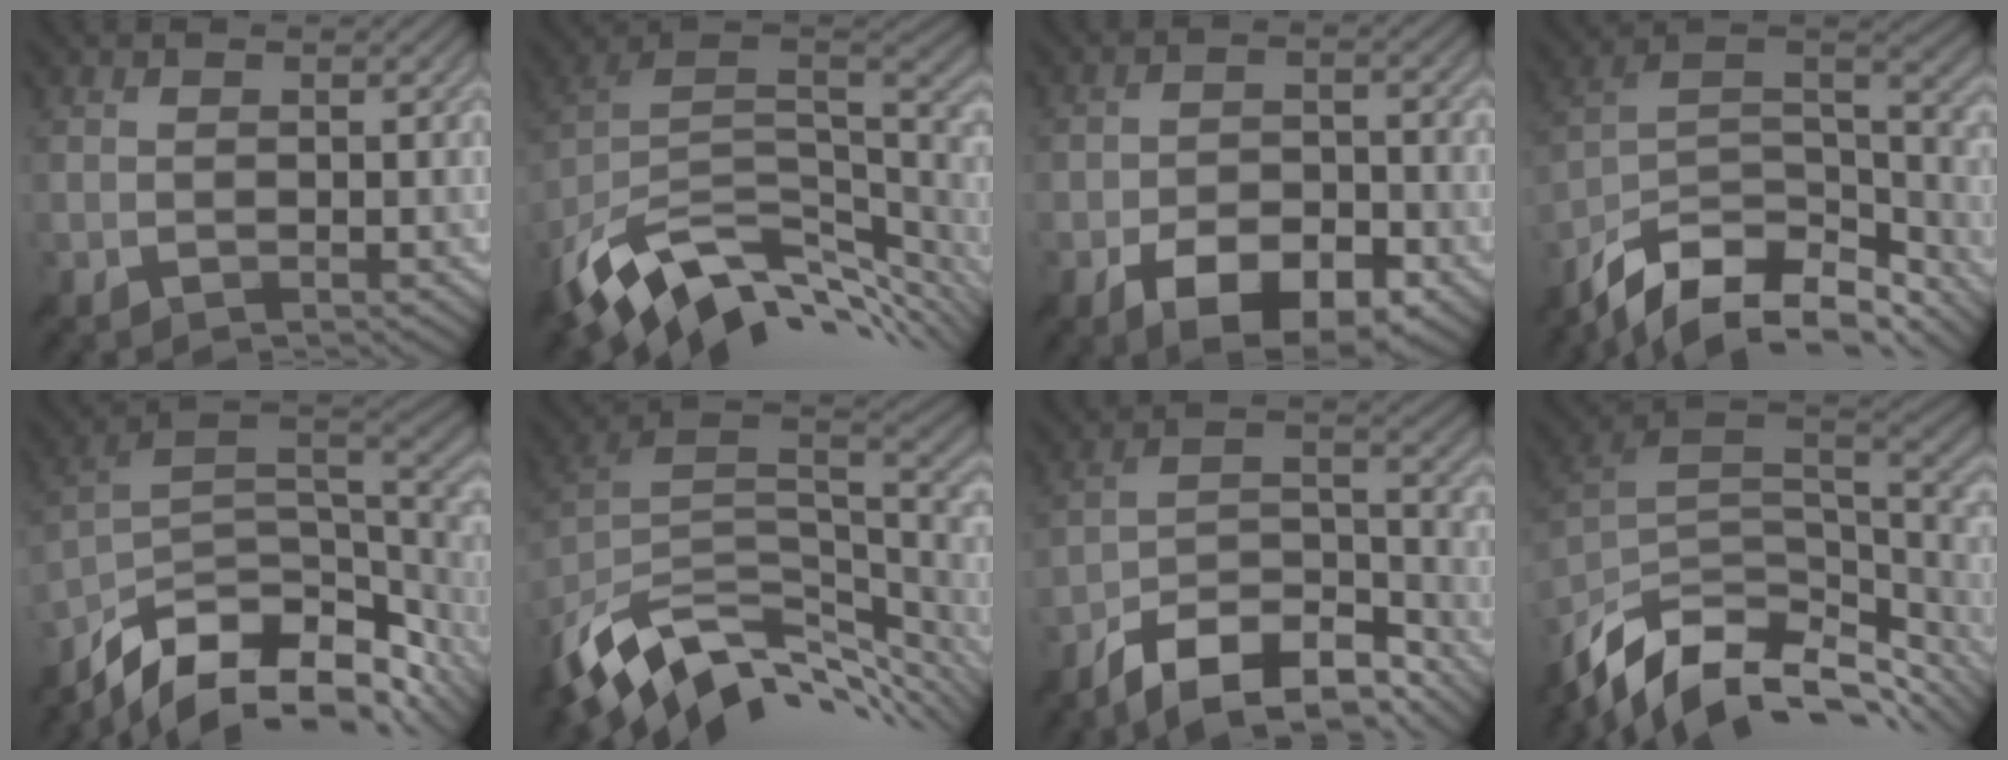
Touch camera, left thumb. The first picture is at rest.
{"total": 14.5, "force": [-5.9, 7.8, 10.7], "torque": [-0.238, -0.011, -0.103]}
{"total": 9.7, "force": [-5.4, 4.4, 6.7], "torque": [-0.112, 0.002, -0.094]}
{"total": 15.2, "force": [-10.8, 6.5, 8.4], "torque": [-0.210, -0.016, -0.174]}
{"total": 15.0, "force": [-8.3, 7.3, 10.1], "torque": [-0.221, -0.025, -0.132]}
{"total": 13.4, "force": [-6.5, 6.8, 9.5], "torque": [-0.214, -0.013, -0.111]}
{"total": 13.6, "force": [-10.7, 4.1, 7.4], "torque": [-0.145, 0.009, -0.192]}
{"total": 14.4, "force": [-8.6, 7.0, 9.1], "torque": [-0.215, -0.020, -0.145]}